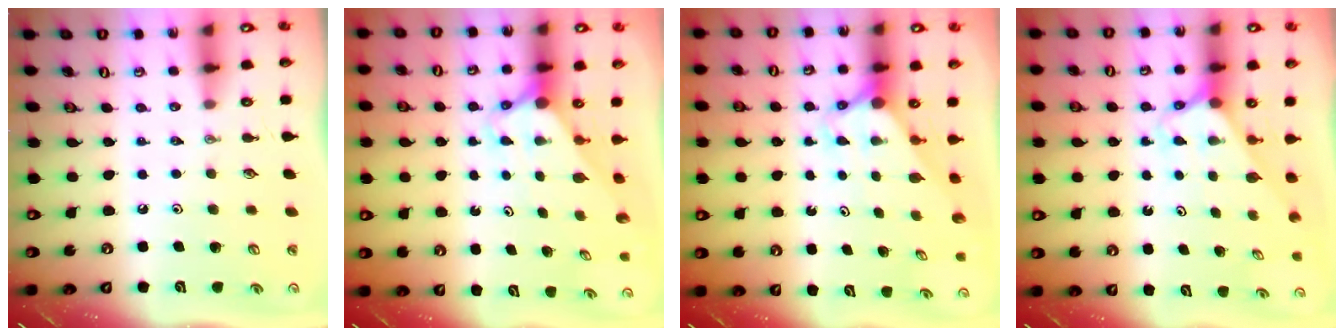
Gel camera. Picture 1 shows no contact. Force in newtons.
{"total": 2.6, "press": 2.6, "slide": 0.1}
{"total": 2.7, "press": 2.7, "slide": 0.0}
{"total": 2.5, "press": 2.5, "slide": 0.2}